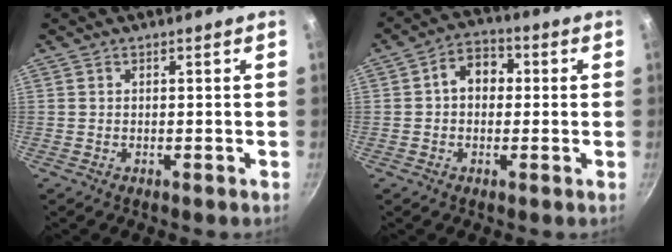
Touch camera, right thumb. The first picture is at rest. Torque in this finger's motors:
{"motor_torque": [0.75, 1.31, 0.62, -0.10, 0.16]}